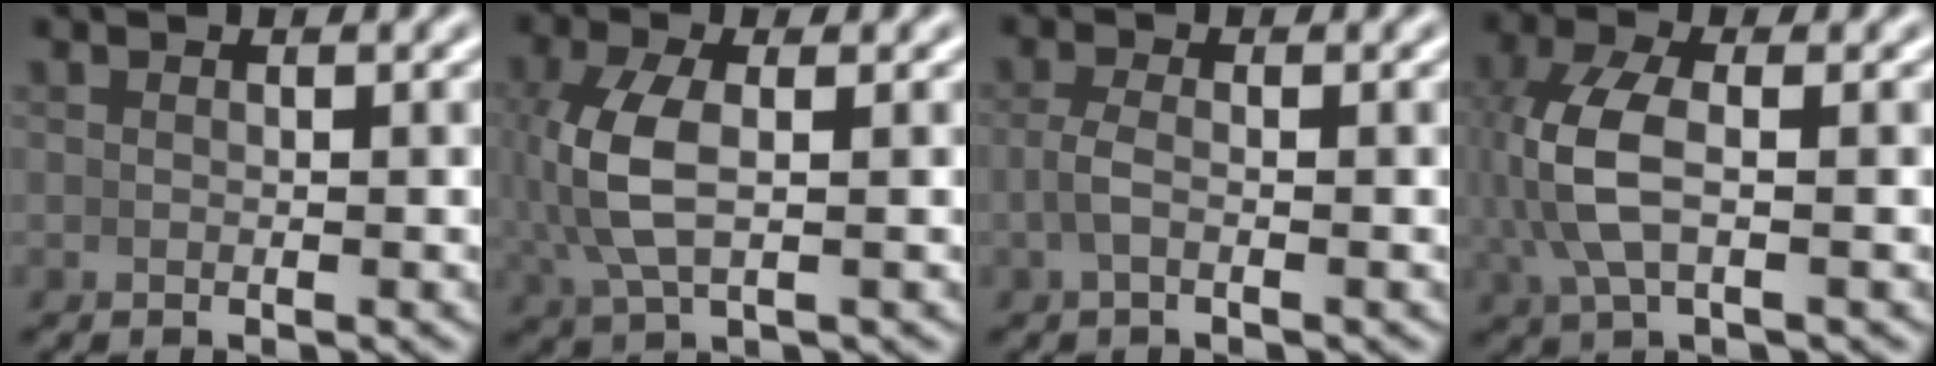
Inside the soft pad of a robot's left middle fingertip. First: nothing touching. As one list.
[{"total": 4.8, "force": [0.4, 2.0, 4.3], "torque": [-0.112, -0.003, 0.018]}, {"total": 1.6, "force": [-0.4, 0.3, 1.5], "torque": [-0.043, -0.003, -0.005]}, {"total": 4.8, "force": [0.4, 1.9, 4.4], "torque": [-0.113, -0.002, 0.015]}]